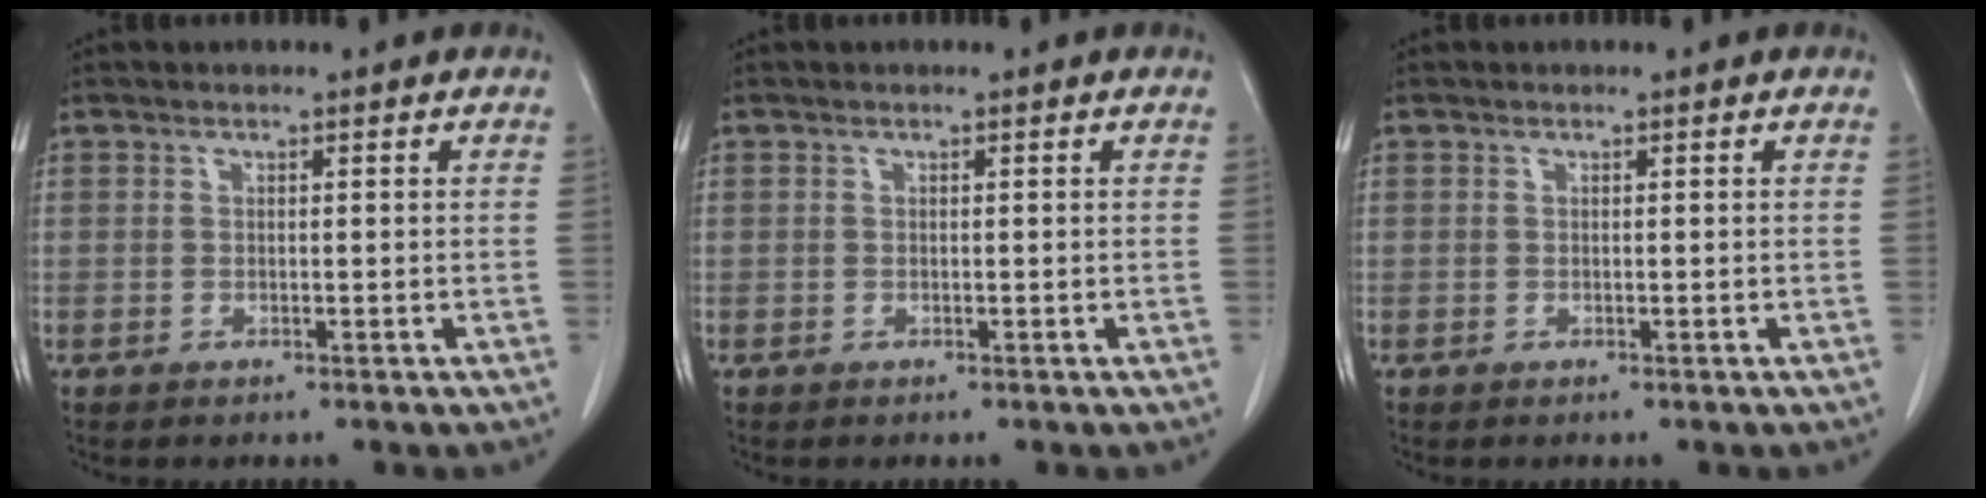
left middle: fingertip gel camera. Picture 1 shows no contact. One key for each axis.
{"total": 0.0}
{"total": 0.0}